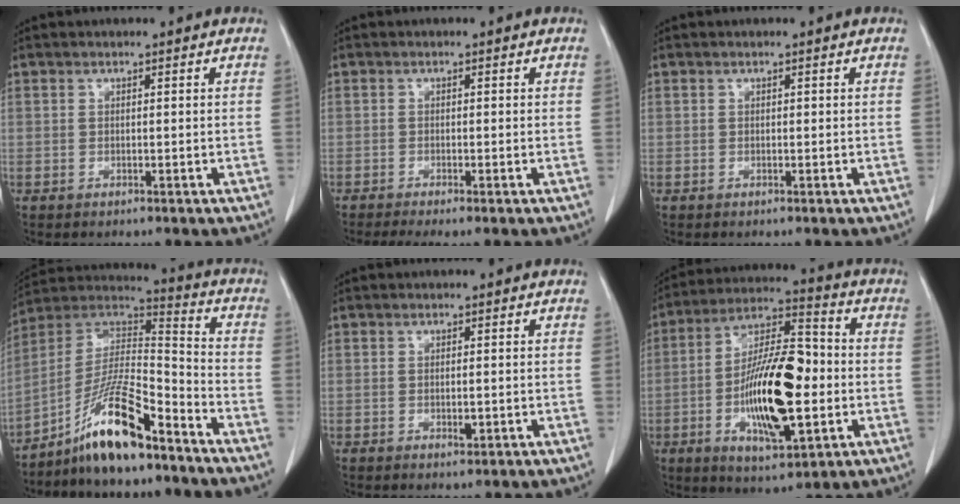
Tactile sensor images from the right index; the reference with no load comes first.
{"total": 3.3, "force": [-2.2, 0.2, 2.4], "torque": [-0.042, -0.010, -0.038]}
{"total": 0.0}
{"total": 13.5, "force": [-9.4, 2.0, 9.5], "torque": [-0.179, 0.017, -0.169]}
{"total": 1.3, "force": [-0.2, 0.5, 1.2], "torque": [-0.021, -0.003, -0.002]}
{"total": 18.0, "force": [-3.0, 5.5, 16.8], "torque": [-0.311, 0.008, -0.048]}